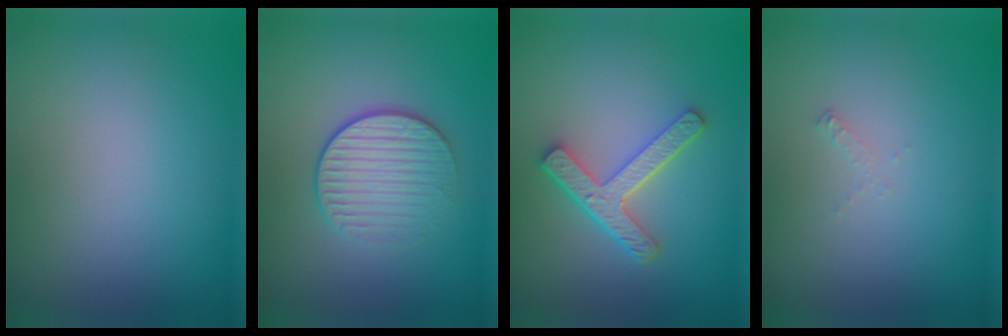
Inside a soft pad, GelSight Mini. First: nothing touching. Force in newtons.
{"total": 3.2, "press": 2.9, "slide": 1.4}
{"total": 4.3, "press": 3.3, "slide": 2.7}
{"total": 0.5, "press": 0.5, "slide": 0.1}